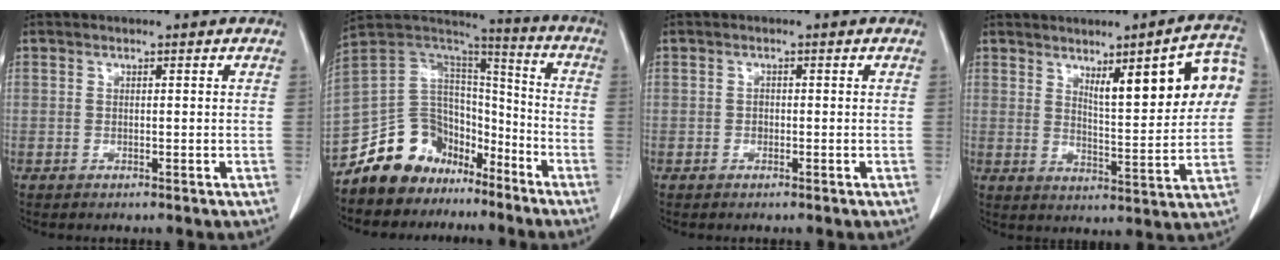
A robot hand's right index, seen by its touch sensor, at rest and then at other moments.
{"total": 13.8, "force": [-10.0, 9.0, 2.9], "torque": [-0.052, 0.094, -0.176]}
{"total": 0.7, "force": [-0.1, 0.6, 0.3], "torque": [-0.002, 0.003, -0.005]}
{"total": 12.9, "force": [4.6, 2.3, 11.8], "torque": [-0.155, 0.010, 0.065]}